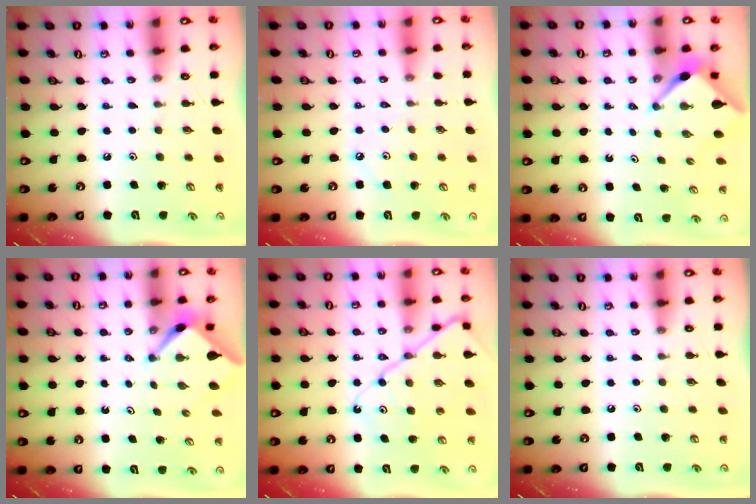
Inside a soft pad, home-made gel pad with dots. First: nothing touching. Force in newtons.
{"total": 1.9, "press": 1.9, "slide": 0.4}
{"total": 2.8, "press": 2.8, "slide": 0.2}
{"total": 2.4, "press": 2.4, "slide": 0.3}
{"total": 12.4, "press": 12.3, "slide": 1.3}
{"total": 0.0}